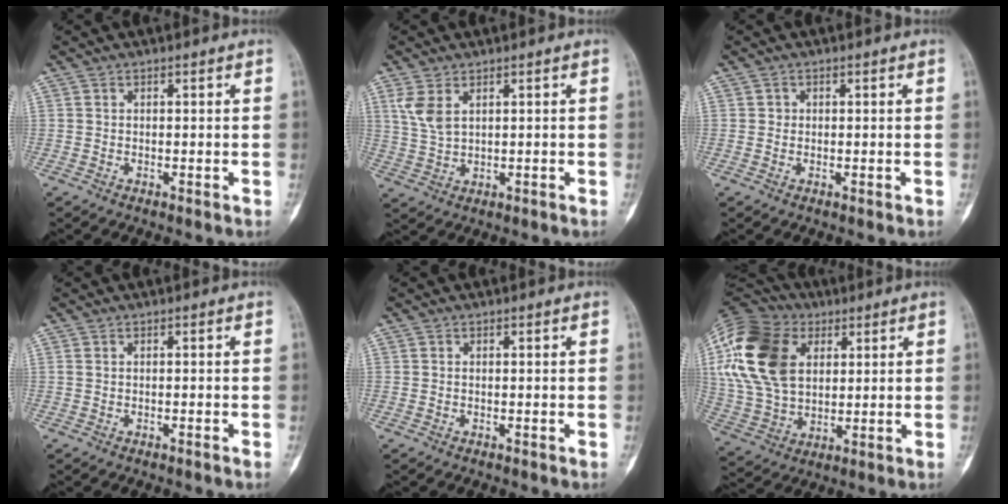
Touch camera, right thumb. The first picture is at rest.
{"total": 4.7, "force": [2.1, 2.4, 3.5], "torque": [-0.077, -0.003, 0.051]}
{"total": 0.7, "force": [0.1, 0.7, 0.1], "torque": [0.007, 0.004, 0.000]}
{"total": 0.0}
{"total": 0.0}
{"total": 22.4, "force": [6.5, 15.4, 14.9], "torque": [-0.296, 0.006, 0.119]}